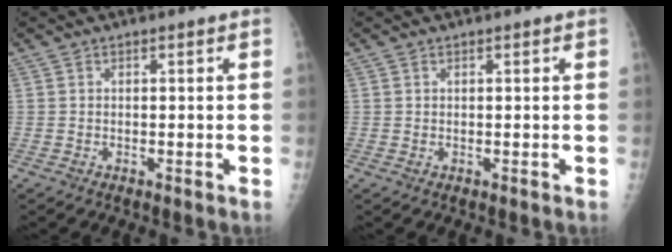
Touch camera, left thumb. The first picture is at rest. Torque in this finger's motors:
{"motor_torque": [-0.01, 0.02, 0.08, 0.01, 0.00]}